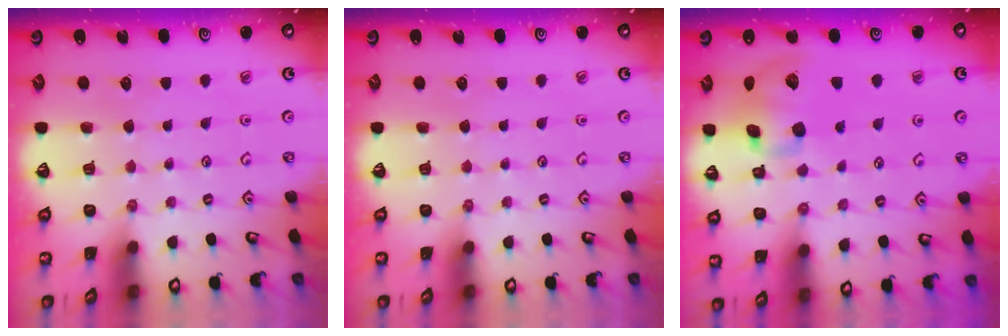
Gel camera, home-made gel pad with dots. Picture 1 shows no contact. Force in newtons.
{"total": 0.0}
{"total": 12.7, "press": 12.6, "slide": 1.8}